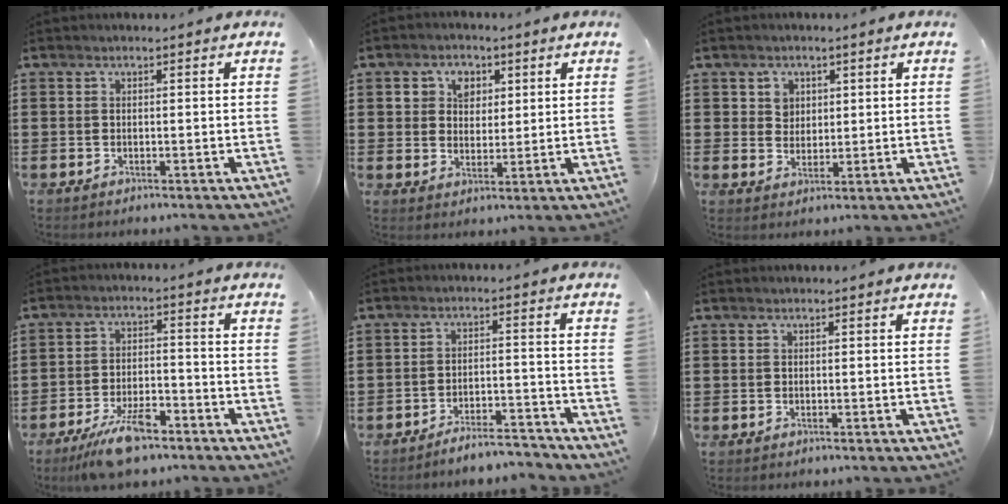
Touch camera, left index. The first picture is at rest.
{"total": 4.3, "force": [2.1, 3.5, 1.3], "torque": [-0.035, 0.012, 0.033]}
{"total": 2.9, "force": [1.3, 2.6, 0.5], "torque": [-0.014, 0.005, 0.022]}
{"total": 7.5, "force": [-5.4, 2.2, 4.6], "torque": [-0.089, 0.005, -0.099]}
{"total": 4.7, "force": [-4.6, 0.1, 1.0], "torque": [-0.016, 0.002, -0.090]}
{"total": 0.0}